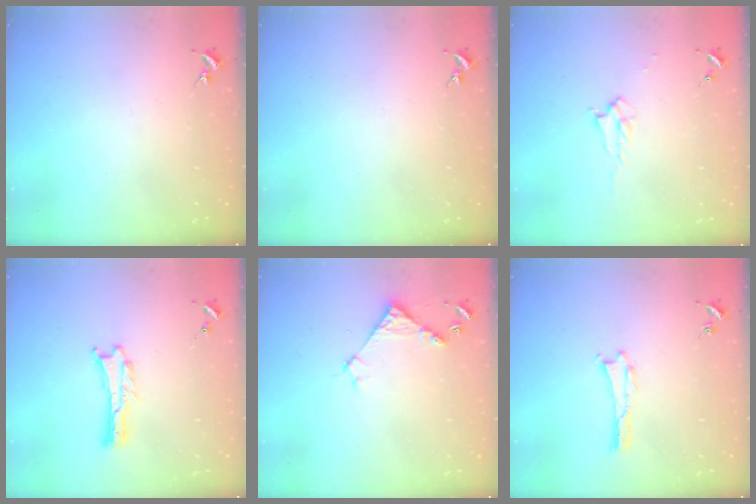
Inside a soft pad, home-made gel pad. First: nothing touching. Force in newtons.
{"total": 0.0}
{"total": 1.7, "press": 1.6, "slide": 0.2}
{"total": 0.0}
{"total": 4.0, "press": 4.0, "slide": 0.3}
{"total": 0.0}